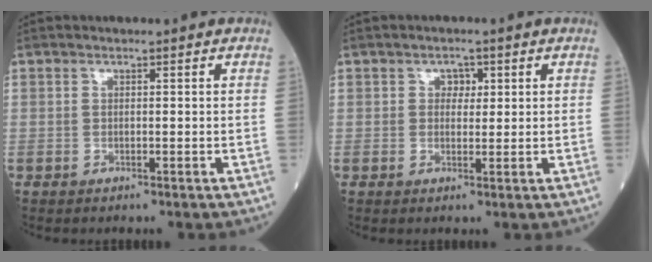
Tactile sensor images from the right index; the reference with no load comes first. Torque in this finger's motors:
{"motor_torque": [0.00, 0.00, -0.01, 0.02]}